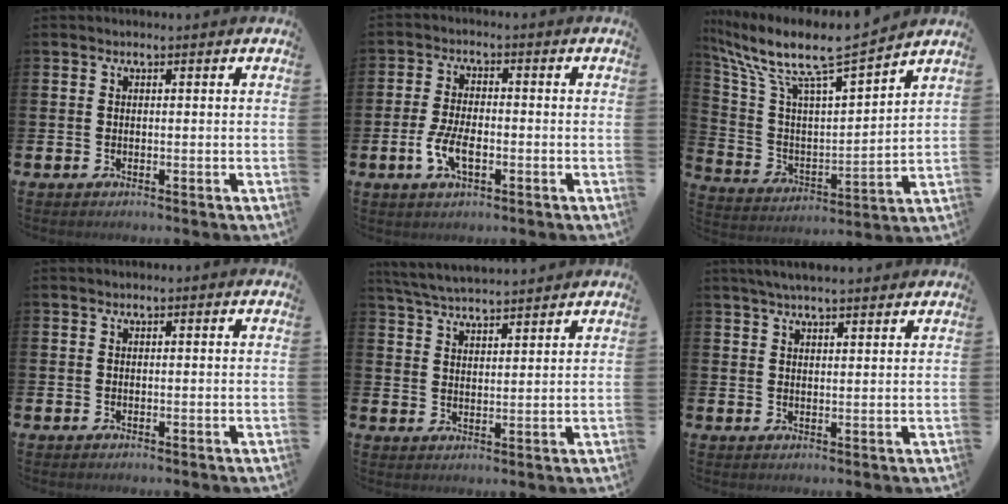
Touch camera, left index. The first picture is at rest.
{"total": 4.9, "force": [-1.5, 2.3, 4.1], "torque": [-0.079, 0.001, -0.029]}
{"total": 9.6, "force": [8.0, 1.1, 5.1], "torque": [-0.136, -0.058, 0.127]}
{"total": 0.0}
{"total": 5.0, "force": [5.0, 0.3, 0.7], "torque": [-0.032, -0.024, 0.089]}
{"total": 4.2, "force": [3.8, 0.6, 1.6], "torque": [-0.035, -0.007, 0.069]}